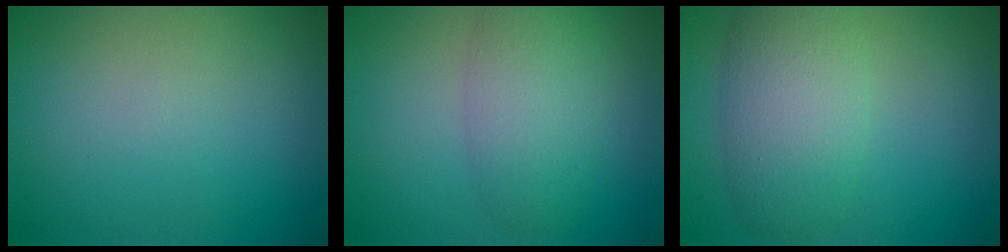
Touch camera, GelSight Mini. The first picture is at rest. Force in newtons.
{"total": 4.2, "press": 4.2, "slide": 0.1}
{"total": 5.3, "press": 5.3, "slide": 0.1}